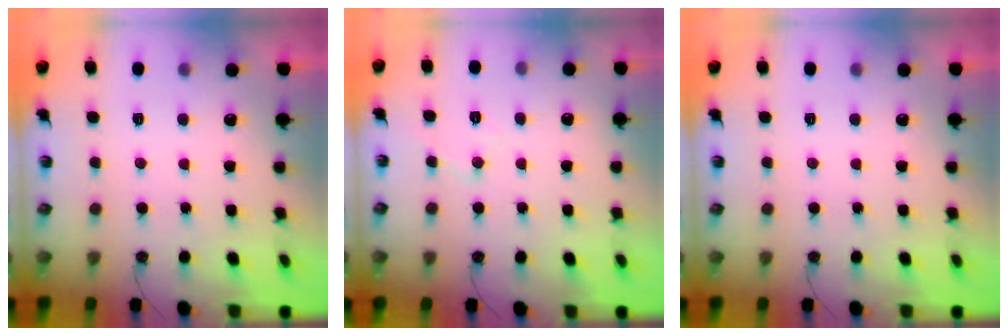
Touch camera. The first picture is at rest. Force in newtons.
{"total": 5.3, "press": 5.3, "slide": 0.8}
{"total": 0.0}